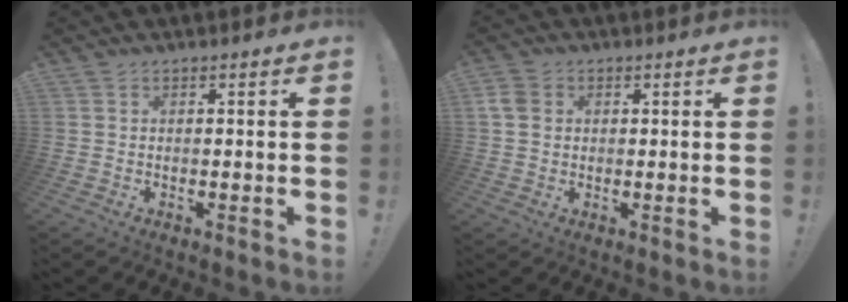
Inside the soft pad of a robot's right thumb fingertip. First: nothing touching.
{"total": 5.4, "force": [1.1, 4.5, 2.9], "torque": [-0.053, 0.008, 0.023]}